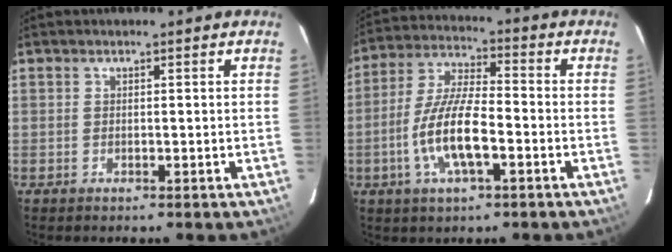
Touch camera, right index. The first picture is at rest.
{"total": 12.0, "force": [-3.9, 3.5, 10.8], "torque": [-0.225, -0.002, -0.075]}